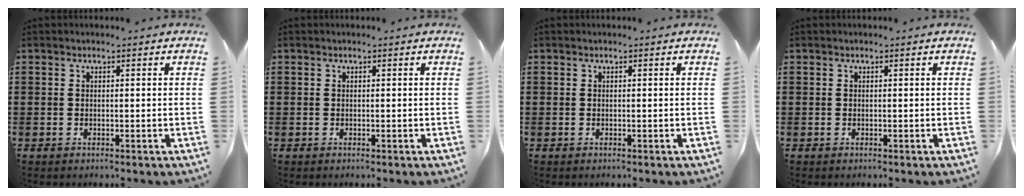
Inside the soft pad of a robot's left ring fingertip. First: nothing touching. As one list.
[{"total": 0.0}, {"total": 0.0}, {"total": 0.0}]